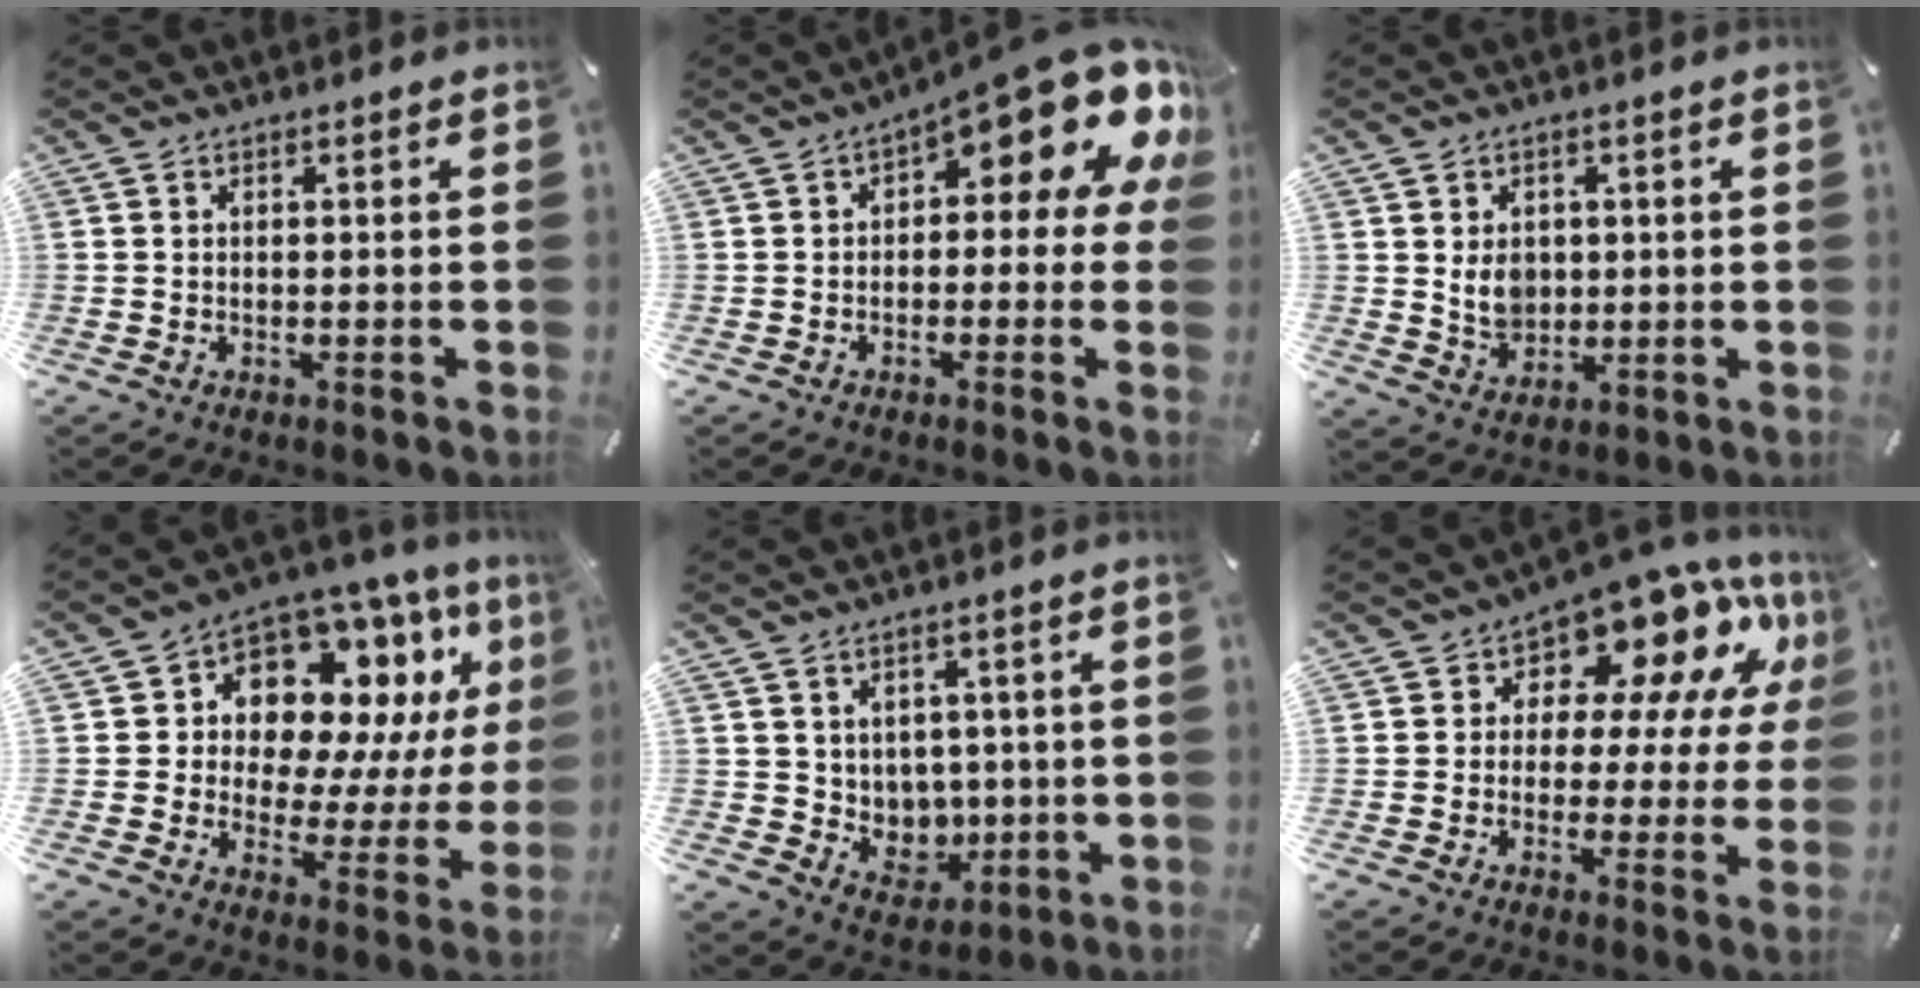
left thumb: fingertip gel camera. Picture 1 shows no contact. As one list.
[{"total": 16.0, "force": [8.4, 5.6, 12.4], "torque": [-0.163, -0.070, 0.136]}, {"total": 6.3, "force": [1.2, 5.5, 2.8], "torque": [-0.040, -0.005, 0.018]}, {"total": 13.6, "force": [8.3, 8.7, 6.5], "torque": [-0.107, -0.073, 0.150]}, {"total": 7.1, "force": [3.7, 6.0, 0.1], "torque": [-0.009, -0.036, 0.077]}, {"total": 13.9, "force": [9.4, 7.0, 7.5], "torque": [-0.114, -0.074, 0.158]}]